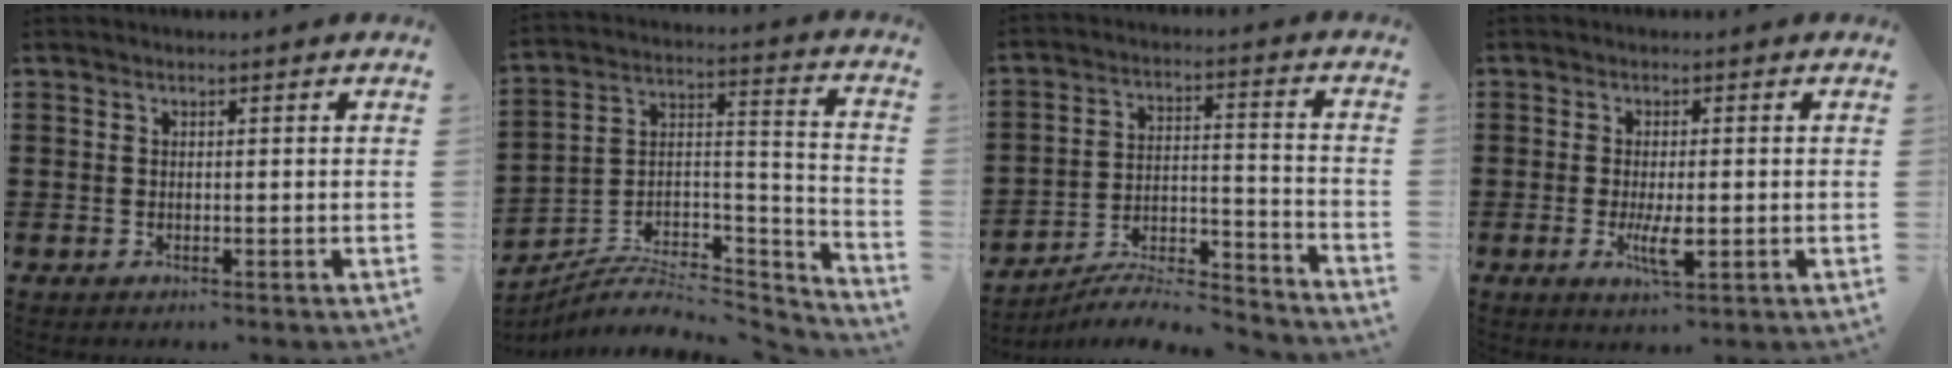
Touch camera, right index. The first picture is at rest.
{"total": 6.6, "force": [-5.2, 3.0, 2.6], "torque": [-0.051, 0.005, -0.103]}
{"total": 6.8, "force": [-6.2, 1.4, 2.4], "torque": [-0.039, 0.006, -0.121]}
{"total": 4.9, "force": [-1.1, 1.4, 4.6], "torque": [-0.090, -0.005, -0.021]}